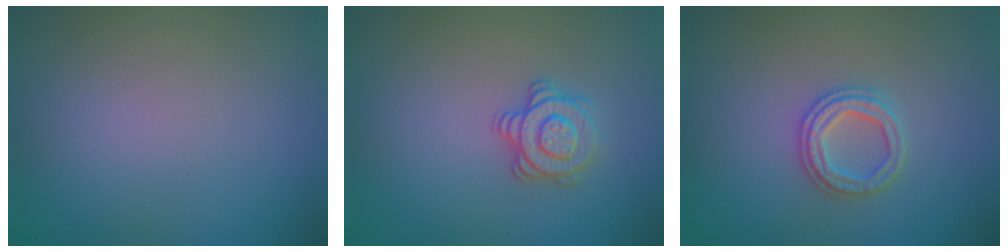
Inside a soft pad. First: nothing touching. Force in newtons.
{"total": 3.0, "press": 2.7, "slide": 1.3}
{"total": 2.4, "press": 2.4, "slide": 0.4}